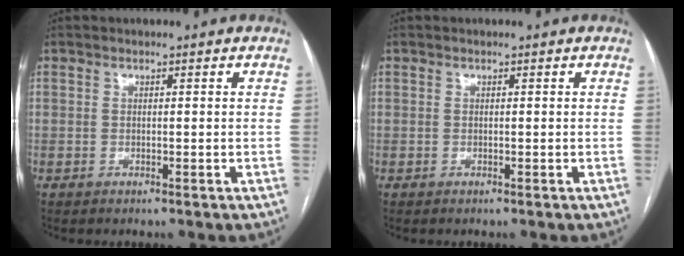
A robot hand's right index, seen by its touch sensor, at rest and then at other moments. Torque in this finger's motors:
{"motor_torque": [0.00, 0.00, 0.00, 0.00]}